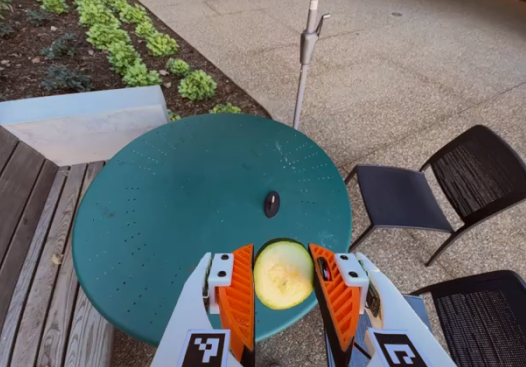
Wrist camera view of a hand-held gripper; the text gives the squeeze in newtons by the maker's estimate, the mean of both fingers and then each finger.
{"total": 13.5, "left": 14.2, "right": 12.8}